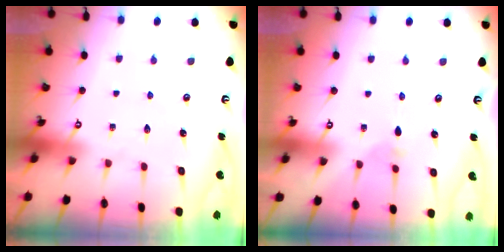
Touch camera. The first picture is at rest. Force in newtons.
{"total": 1.8, "press": 1.8, "slide": 0.3}